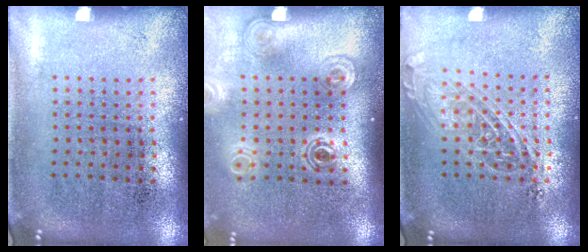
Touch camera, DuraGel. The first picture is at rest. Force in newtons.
{"total": 1.8, "press": 1.3, "slide": 1.2}
{"total": 1.4, "press": 1.2, "slide": 0.7}